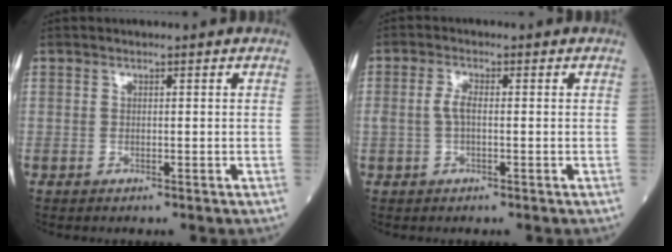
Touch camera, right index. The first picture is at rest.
{"total": 2.4, "force": [-0.1, 0.8, 2.2], "torque": [-0.049, 0.003, -0.003]}